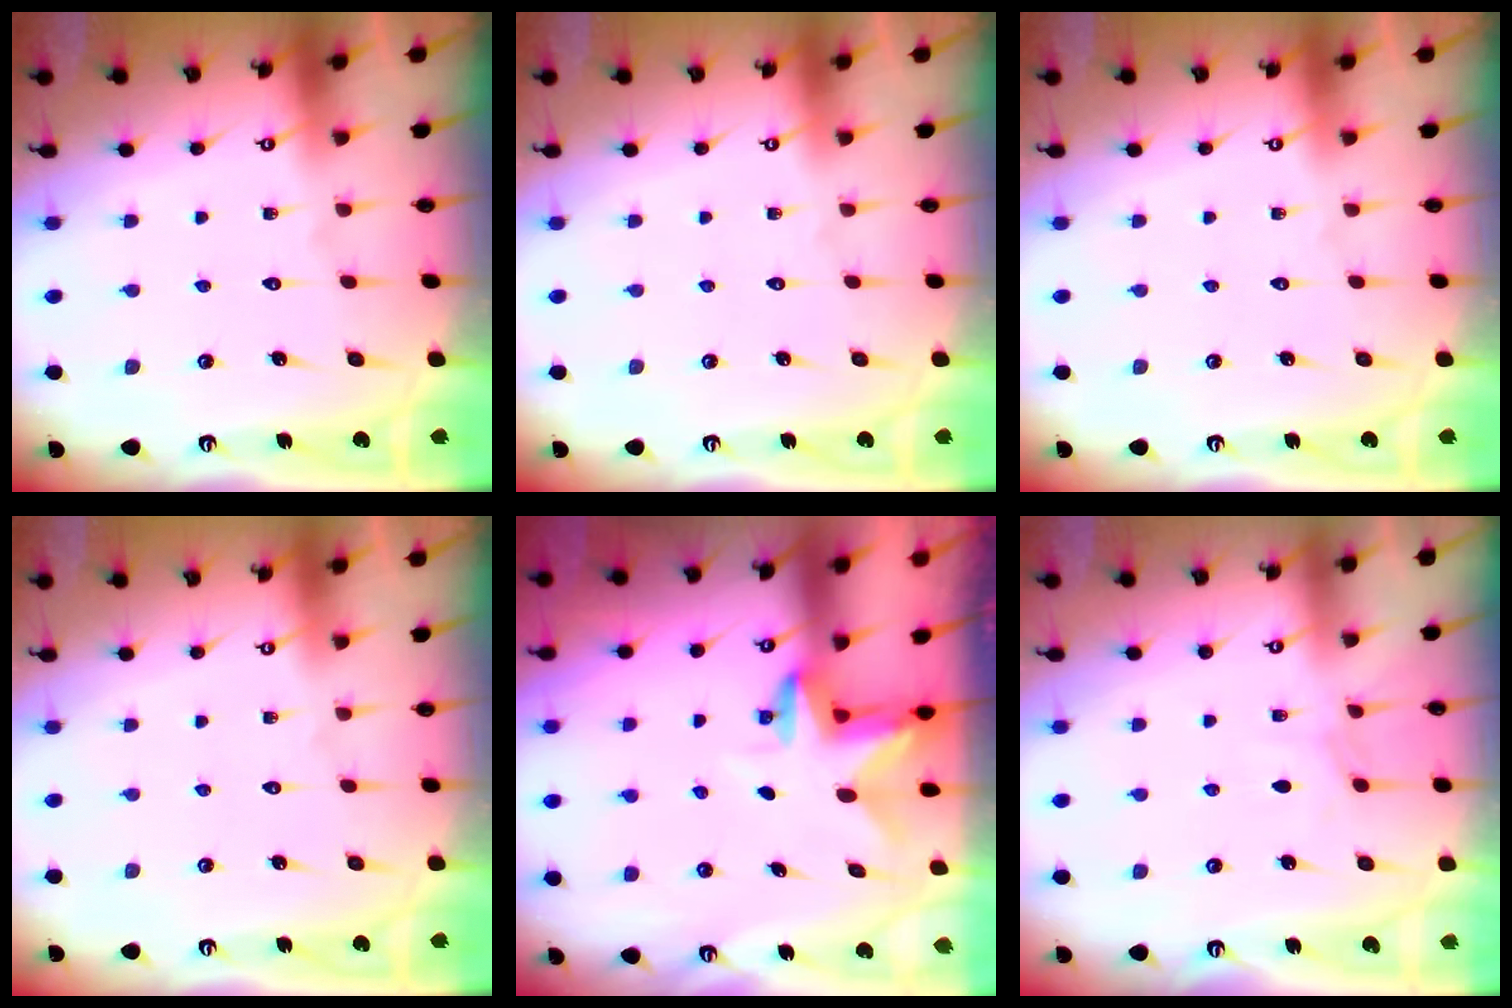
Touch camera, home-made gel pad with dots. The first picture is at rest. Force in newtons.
{"total": 0.0}
{"total": 0.0}
{"total": 0.0}
{"total": 3.0, "press": 3.0, "slide": 0.3}
{"total": 2.9, "press": 2.8, "slide": 0.5}